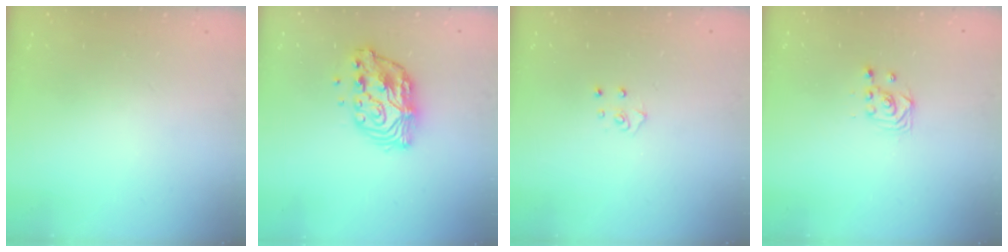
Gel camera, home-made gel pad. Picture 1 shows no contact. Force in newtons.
{"total": 11.0, "press": 10.9, "slide": 0.9}
{"total": 4.6, "press": 4.6, "slide": 0.4}
{"total": 3.3, "press": 3.3, "slide": 0.1}